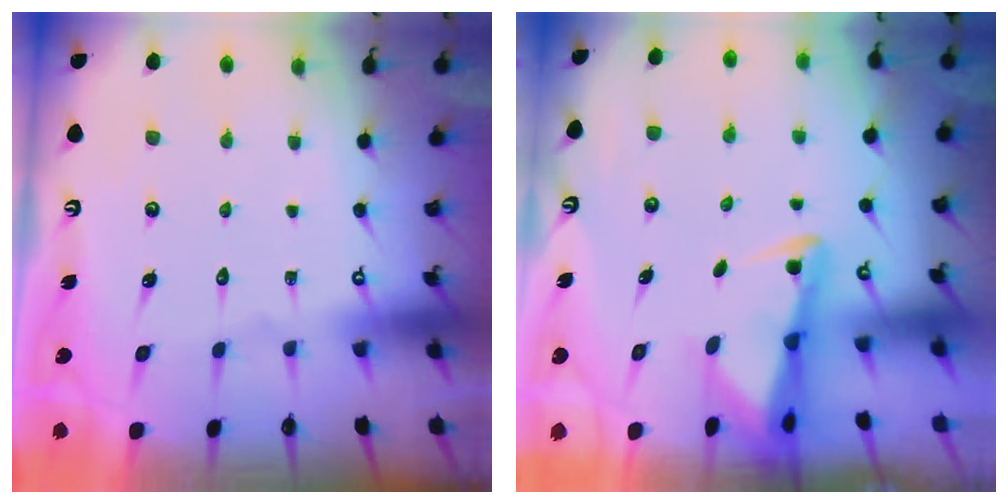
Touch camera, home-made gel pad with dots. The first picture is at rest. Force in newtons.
{"total": 2.2, "press": 2.2, "slide": 0.4}